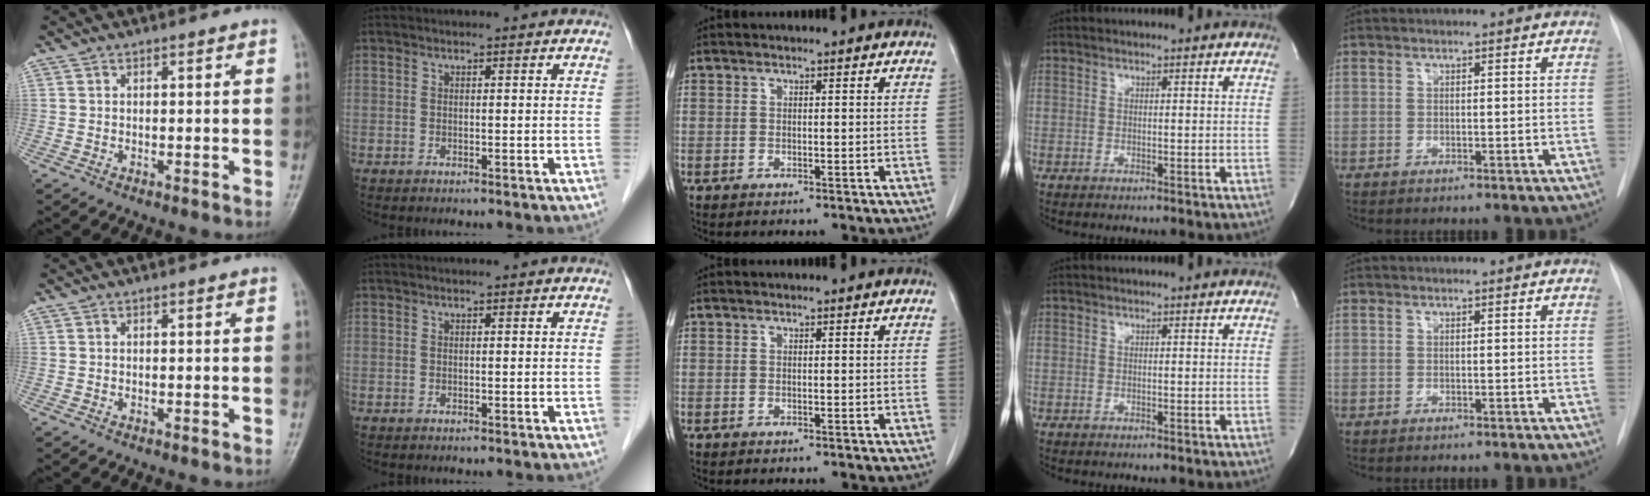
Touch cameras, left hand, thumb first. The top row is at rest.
{}